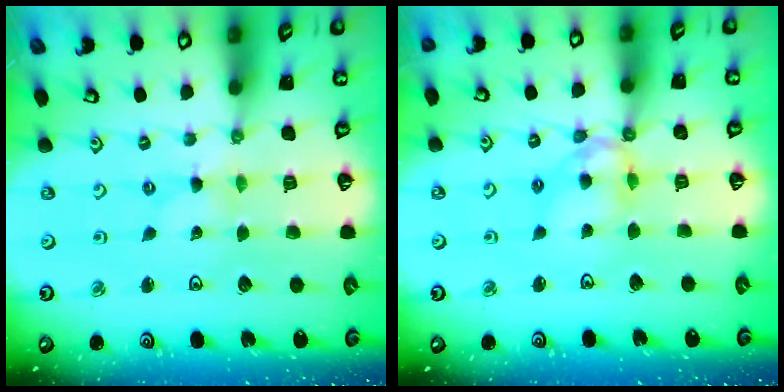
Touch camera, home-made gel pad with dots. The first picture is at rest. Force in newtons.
{"total": 9.3, "press": 9.3, "slide": 1.2}